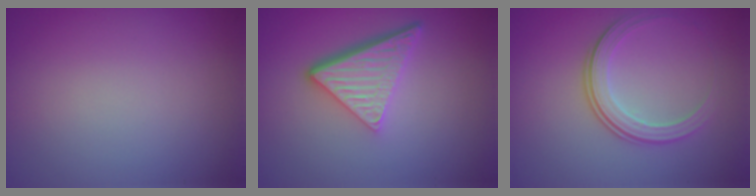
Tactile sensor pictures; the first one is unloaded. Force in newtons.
{"total": 5.1, "press": 3.6, "slide": 3.7}
{"total": 3.2, "press": 2.6, "slide": 1.9}